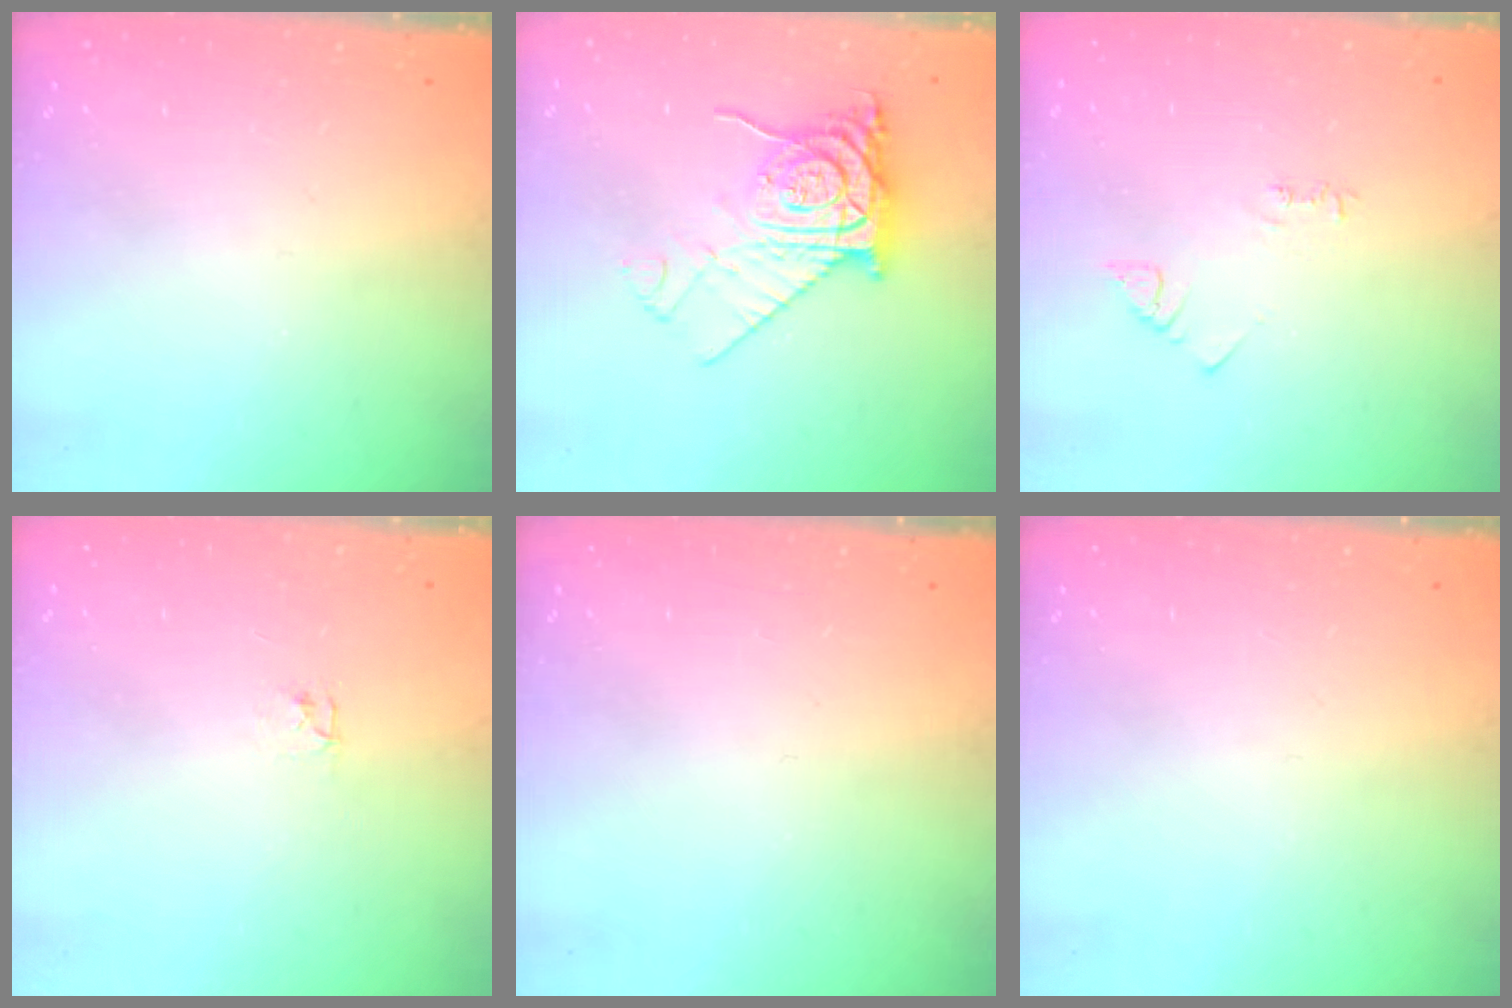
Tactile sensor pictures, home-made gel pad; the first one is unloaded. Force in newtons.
{"total": 11.1, "press": 11.1, "slide": 1.1}
{"total": 4.7, "press": 4.7, "slide": 0.7}
{"total": 2.1, "press": 2.1, "slide": 0.3}
{"total": 0.0}
{"total": 0.0}